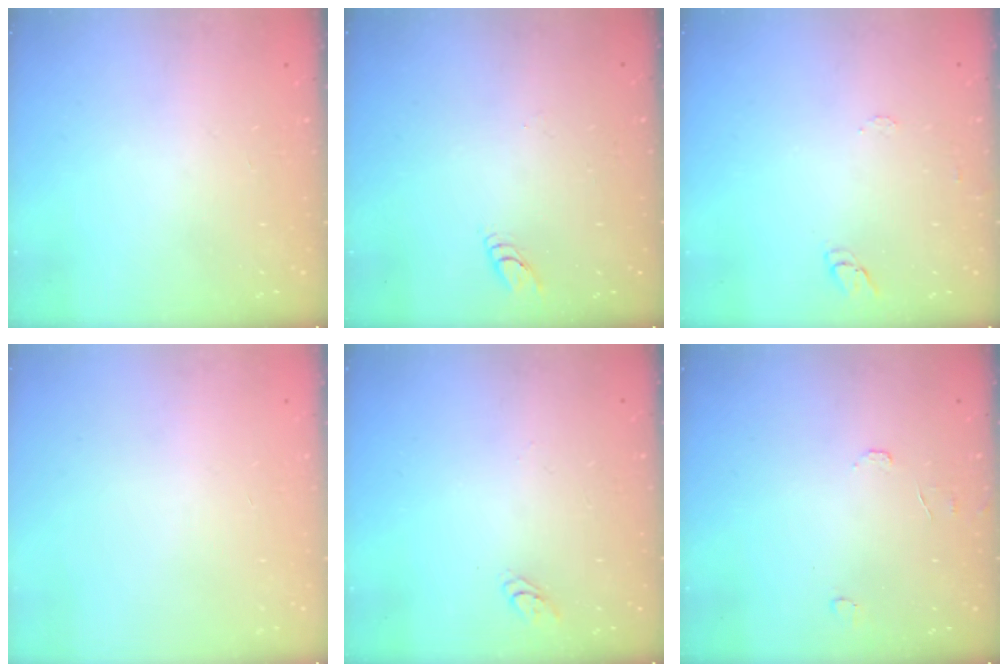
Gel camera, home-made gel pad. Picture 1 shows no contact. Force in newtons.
{"total": 2.7, "press": 2.7, "slide": 0.3}
{"total": 5.8, "press": 5.8, "slide": 0.3}
{"total": 0.0}
{"total": 2.7, "press": 2.7, "slide": 0.3}
{"total": 6.6, "press": 6.6, "slide": 0.5}